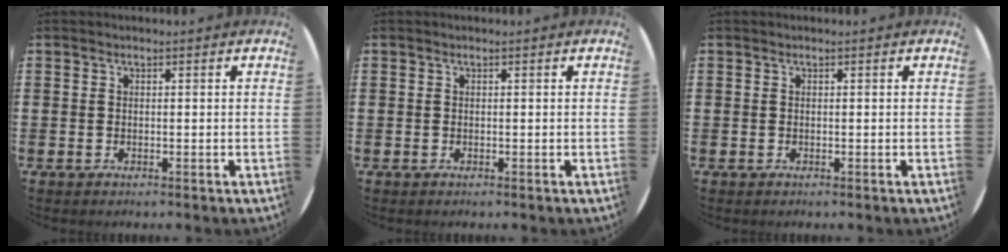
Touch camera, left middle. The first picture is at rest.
{"total": 0.0}
{"total": 0.0}